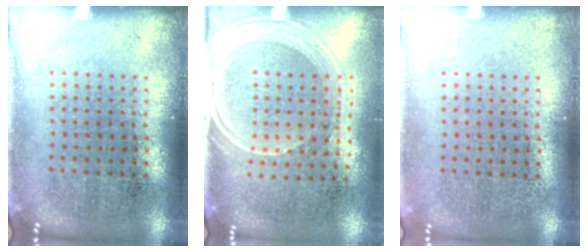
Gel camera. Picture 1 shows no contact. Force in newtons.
{"total": 1.7, "press": 1.4, "slide": 1.0}
{"total": 0.0}